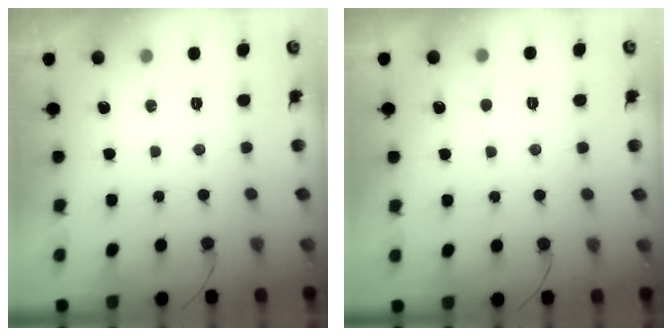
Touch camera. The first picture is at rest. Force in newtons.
{"total": 3.0, "press": 3.0, "slide": 0.4}